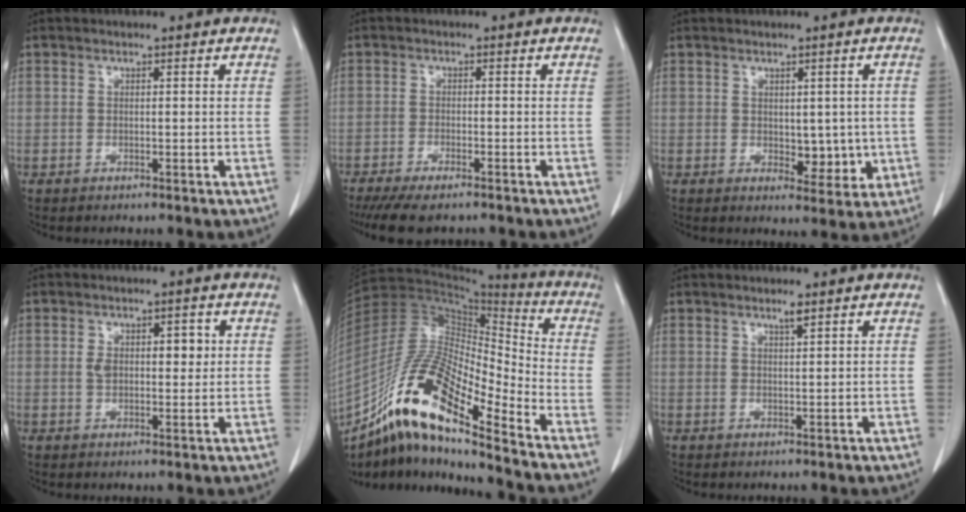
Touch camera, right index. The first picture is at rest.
{"total": 7.8, "force": [-6.4, 1.6, 4.1], "torque": [-0.058, -0.014, -0.101]}
{"total": 4.6, "force": [-0.1, 2.7, 3.7], "torque": [-0.040, -0.007, 0.010]}
{"total": 4.9, "force": [0.8, 2.5, 4.2], "torque": [-0.073, 0.013, 0.019]}
{"total": 19.8, "force": [-13.1, 2.5, 14.6], "torque": [-0.298, -0.005, -0.239]}
{"total": 1.3, "force": [0.9, 0.0, 0.9], "torque": [-0.019, -0.002, 0.018]}